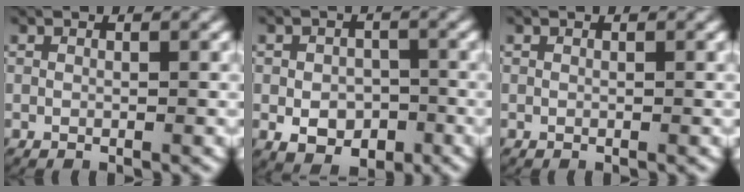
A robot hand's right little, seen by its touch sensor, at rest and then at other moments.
{"total": 4.8, "force": [-2.8, 3.2, 2.3], "torque": [-0.032, -0.019, -0.038]}
{"total": 0.0}